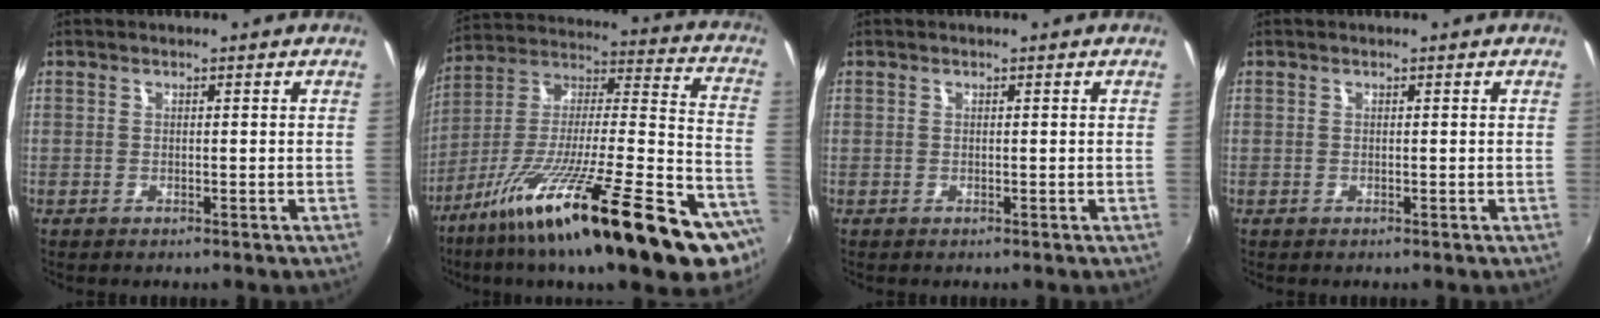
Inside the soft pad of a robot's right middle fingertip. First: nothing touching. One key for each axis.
{"total": 31.0, "fx": -19.1, "fy": 3.9, "fz": 24.1, "tx": -0.354, "ty": -0.046, "tz": -0.307}
{"total": 0.0}
{"total": 0.0}